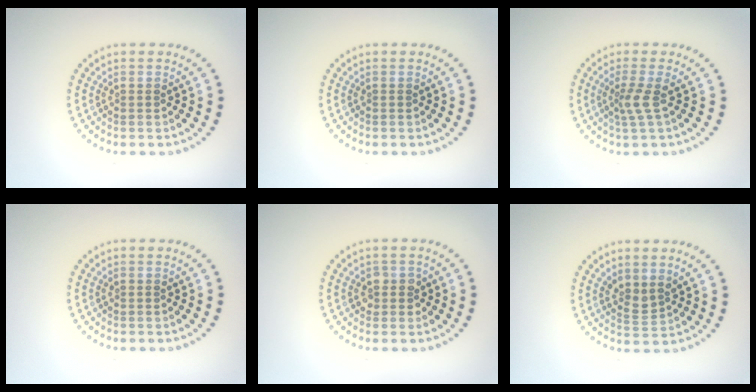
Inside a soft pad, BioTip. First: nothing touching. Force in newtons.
{"total": 0.0}
{"total": 2.0, "press": 1.3, "slide": 1.5}
{"total": 0.0}
{"total": 1.4, "press": 1.3, "slide": 0.6}
{"total": 1.8, "press": 1.4, "slide": 1.2}